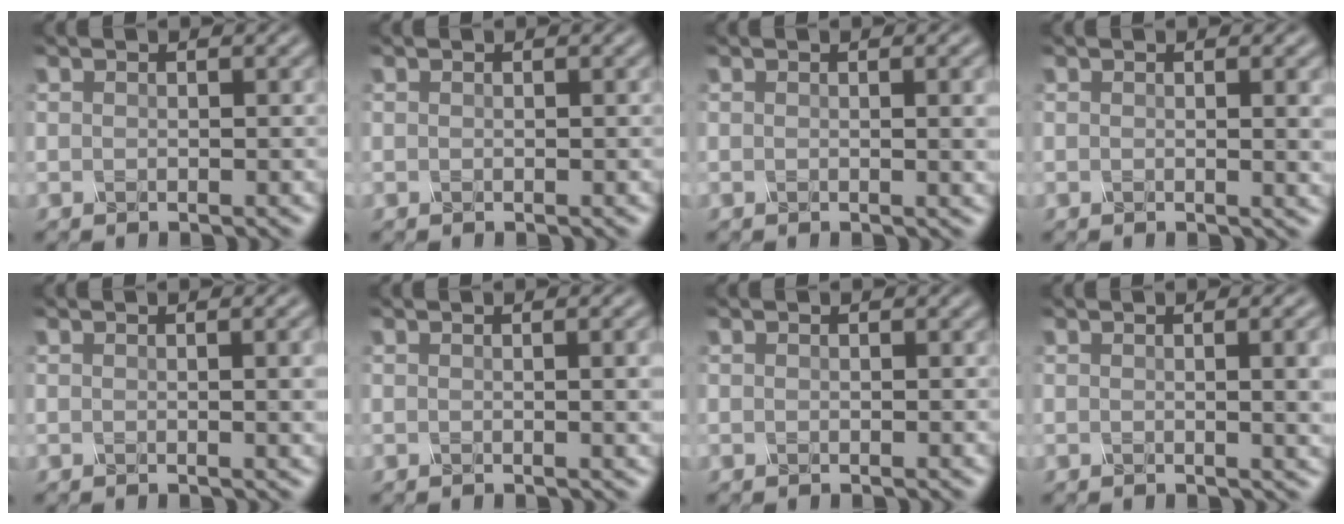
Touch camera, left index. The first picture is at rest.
{"total": 0.0}
{"total": 2.7, "force": [0.3, 0.8, 2.6], "torque": [-0.023, 0.003, 0.000]}
{"total": 2.7, "force": [0.3, 0.9, 2.6], "torque": [-0.021, 0.000, 0.001]}
{"total": 3.0, "force": [0.2, 0.9, 2.8], "torque": [-0.024, 0.005, -0.002]}
{"total": 3.0, "force": [0.2, 0.9, 2.9], "torque": [-0.025, 0.005, -0.002]}
{"total": 0.0}
{"total": 4.8, "force": [0.4, 1.9, 4.4], "torque": [-0.030, 0.007, 0.006]}